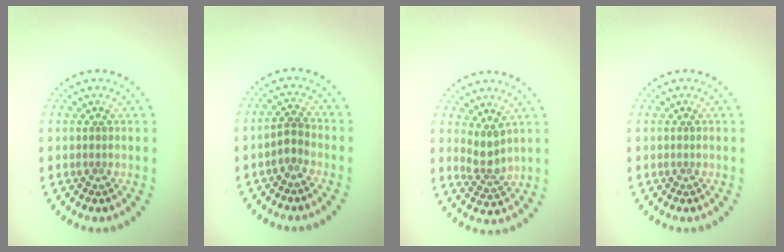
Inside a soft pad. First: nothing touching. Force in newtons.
{"total": 1.6, "press": 1.3, "slide": 0.9}
{"total": 2.3, "press": 1.7, "slide": 1.6}
{"total": 0.0}